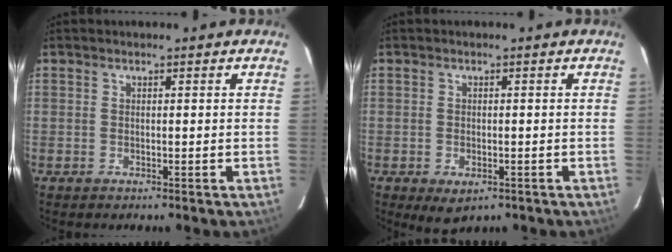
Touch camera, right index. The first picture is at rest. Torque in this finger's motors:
{"motor_torque": [0.31, -0.67, 0.20, 0.03]}